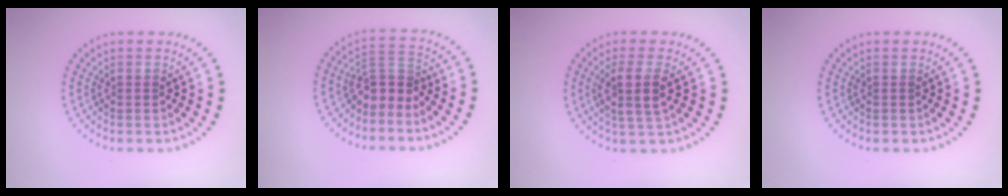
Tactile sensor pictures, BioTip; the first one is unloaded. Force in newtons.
{"total": 2.4, "press": 1.8, "slide": 1.6}
{"total": 3.0, "press": 2.6, "slide": 1.4}
{"total": 0.0}